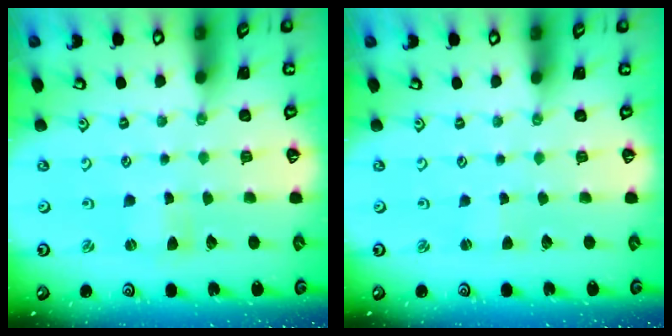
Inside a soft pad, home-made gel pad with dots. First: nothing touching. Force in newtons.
{"total": 0.9, "press": 0.8, "slide": 0.1}